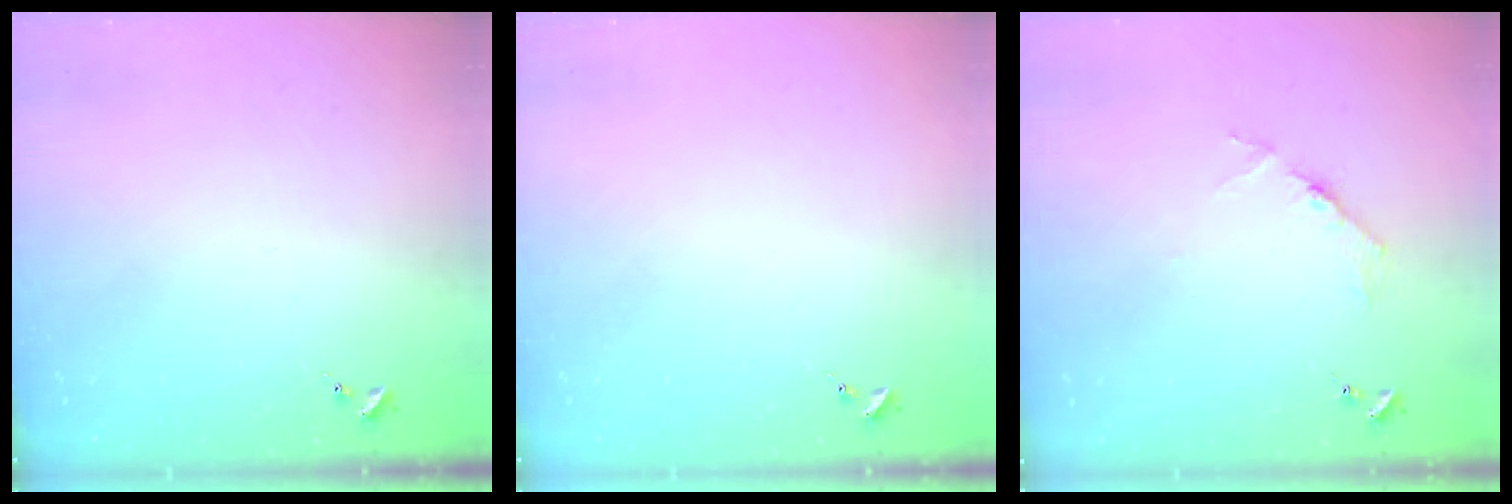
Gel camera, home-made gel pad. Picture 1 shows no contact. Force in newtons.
{"total": 0.0}
{"total": 3.8, "press": 3.8, "slide": 0.4}